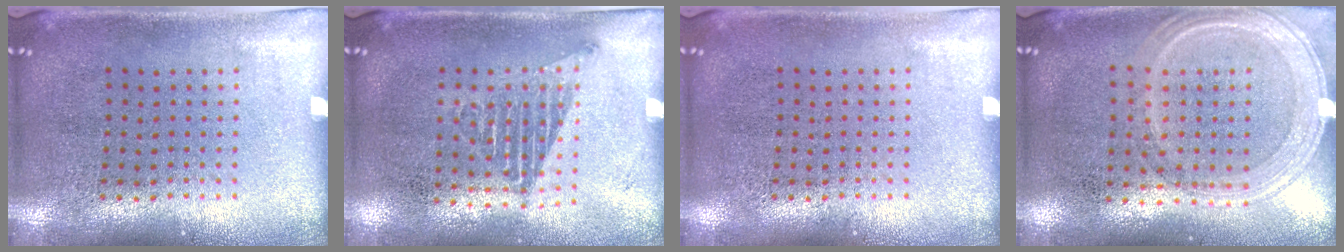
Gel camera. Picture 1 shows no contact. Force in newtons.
{"total": 1.2, "press": 1.0, "slide": 0.7}
{"total": 0.0}
{"total": 1.2, "press": 1.2, "slide": 0.4}